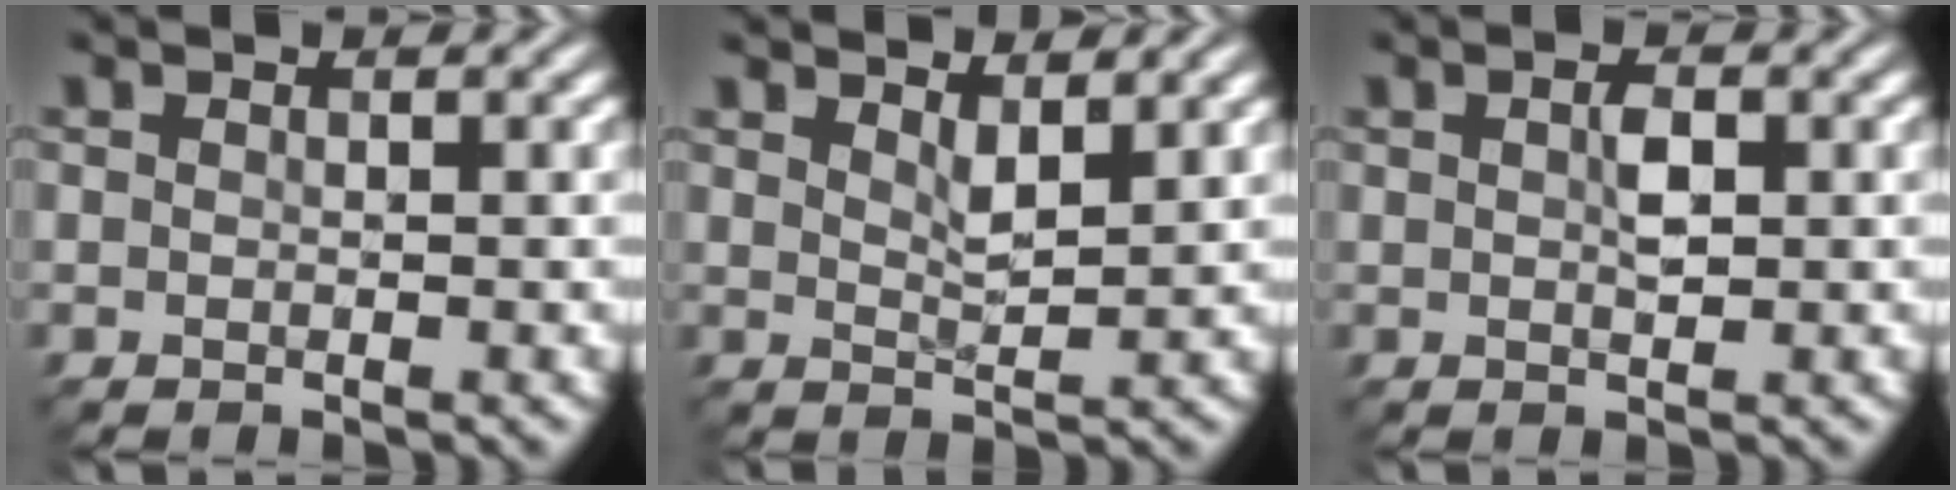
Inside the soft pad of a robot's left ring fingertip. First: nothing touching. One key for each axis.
{"total": 1.8, "fx": 1.5, "fy": 0.1, "fz": 0.8, "tx": -0.018, "ty": -0.001, "tz": 0.029}
{"total": 1.3, "fx": 0.3, "fy": 0.5, "fz": 1.2, "tx": -0.023, "ty": 0.005, "tz": 0.005}